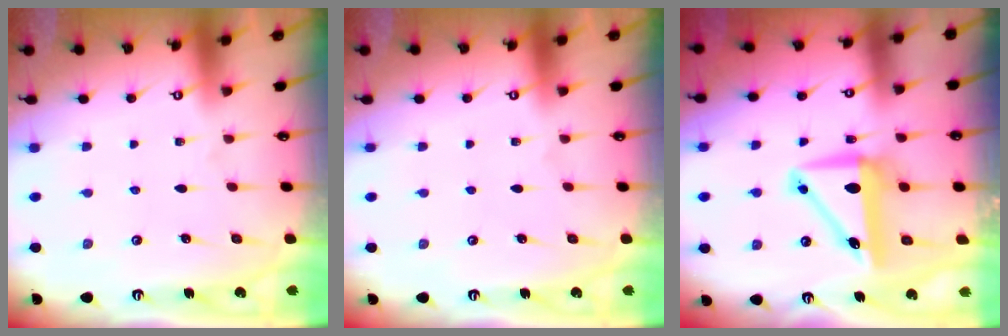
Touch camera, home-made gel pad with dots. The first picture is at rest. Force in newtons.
{"total": 0.0}
{"total": 9.4, "press": 9.2, "slide": 1.9}